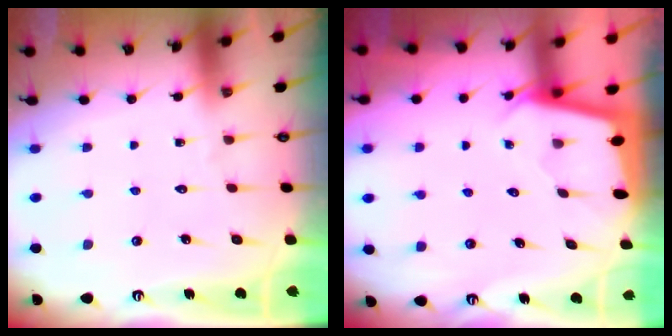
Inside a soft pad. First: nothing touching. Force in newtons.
{"total": 1.7, "press": 1.7, "slide": 0.1}